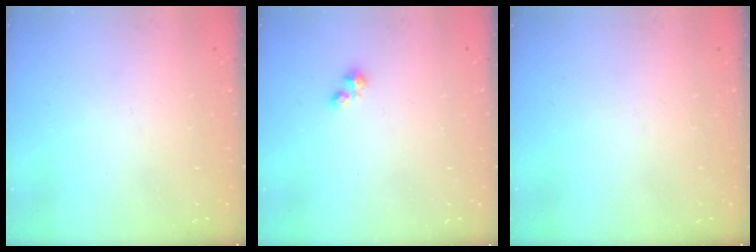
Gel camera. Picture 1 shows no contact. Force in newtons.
{"total": 1.1, "press": 1.1, "slide": 0.3}
{"total": 0.0}